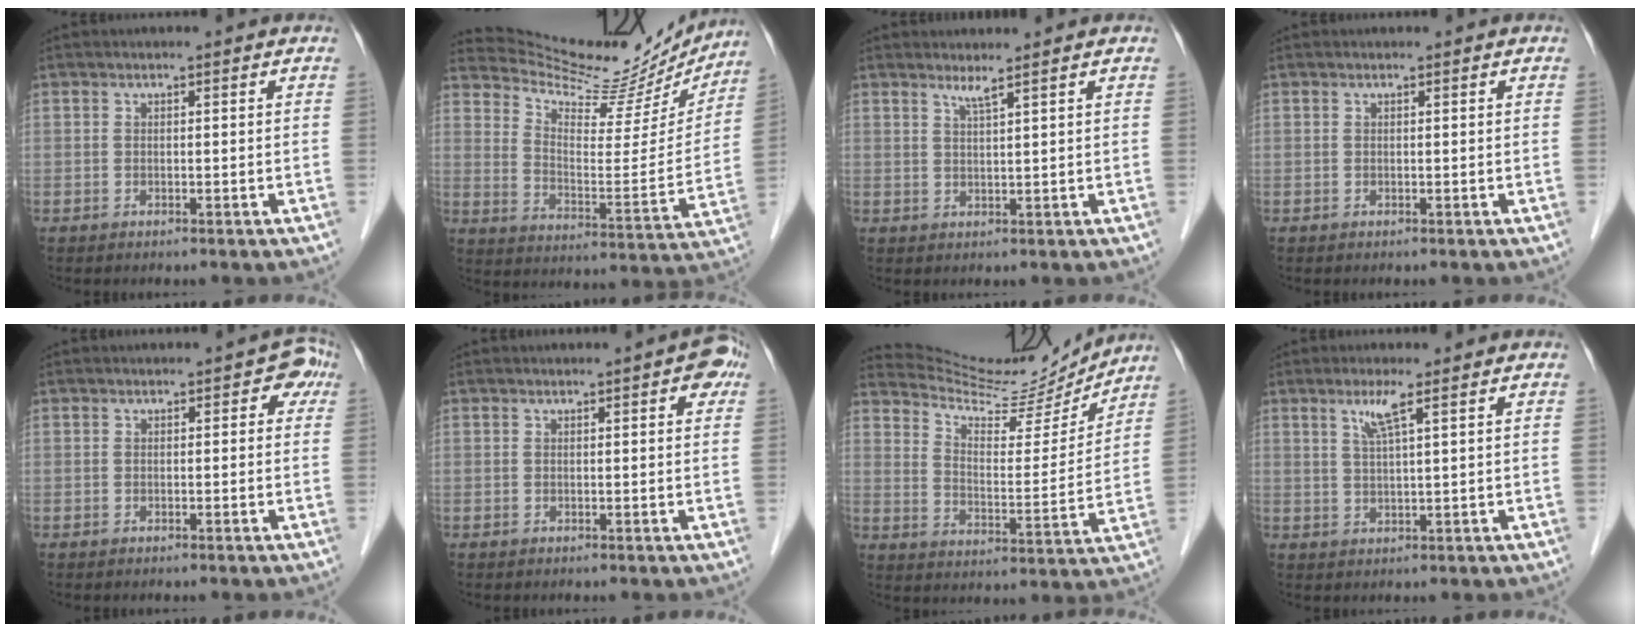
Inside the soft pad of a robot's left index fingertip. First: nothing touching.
{"total": 21.1, "force": [19.9, 4.3, 5.4], "torque": [-0.087, -0.045, 0.278]}
{"total": 1.6, "force": [1.2, -0.5, 0.8], "torque": [-0.023, -0.009, 0.027]}
{"total": 0.0}
{"total": 2.3, "force": [0.6, 1.7, 1.4], "torque": [0.004, 0.009, -0.004]}
{"total": 3.1, "force": [1.4, 1.0, 2.5], "torque": [-0.021, 0.006, 0.011]}
{"total": 16.3, "force": [15.7, 2.2, 3.6], "torque": [-0.064, -0.023, 0.233]}
{"total": 3.3, "force": [1.8, -0.3, 2.8], "torque": [-0.060, -0.002, 0.038]}